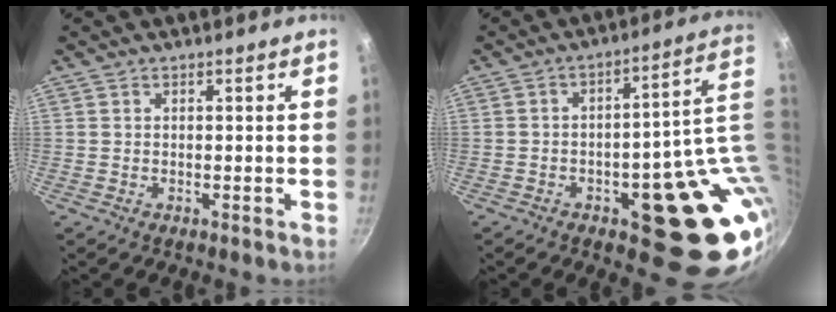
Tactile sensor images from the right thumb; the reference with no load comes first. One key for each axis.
{"total": 20.6, "fx": -0.5, "fy": 9.5, "fz": 18.3, "tx": -0.159, "ty": 0.007, "tz": 0.013}